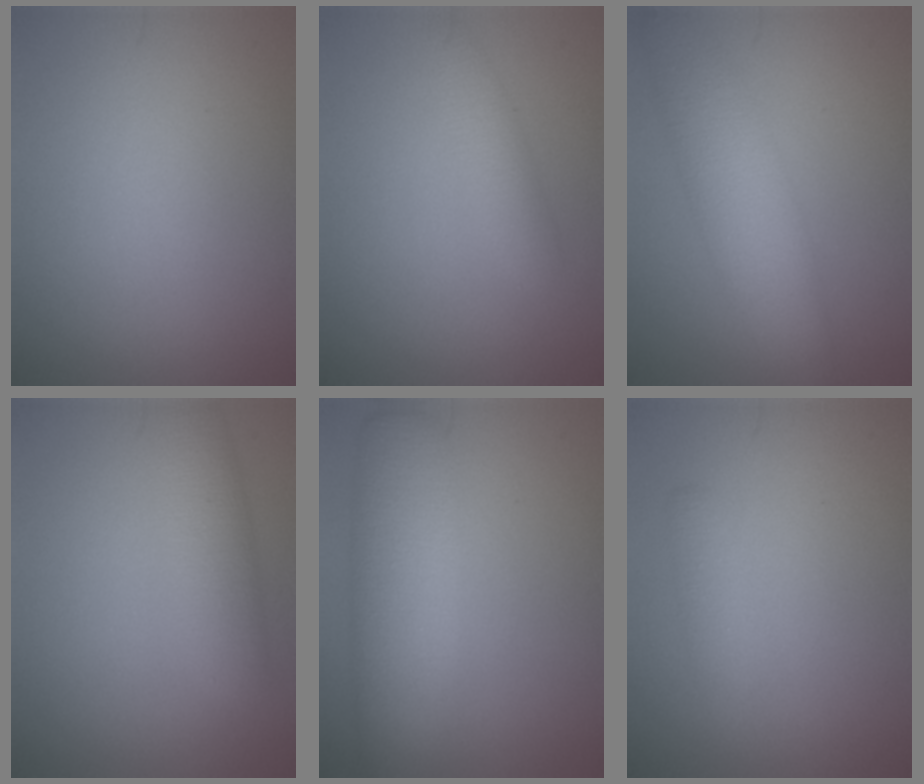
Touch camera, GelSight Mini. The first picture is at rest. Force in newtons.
{"total": 2.0, "press": 2.0, "slide": 0.1}
{"total": 6.3, "press": 6.3, "slide": 0.4}
{"total": 3.8, "press": 3.8, "slide": 0.2}
{"total": 7.2, "press": 7.2, "slide": 0.6}
{"total": 1.3, "press": 1.3, "slide": 0.0}